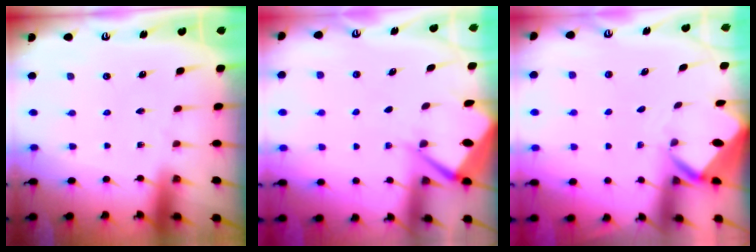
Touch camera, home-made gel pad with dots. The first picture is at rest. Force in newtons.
{"total": 5.5, "press": 5.5, "slide": 0.7}
{"total": 3.3, "press": 3.3, "slide": 0.1}